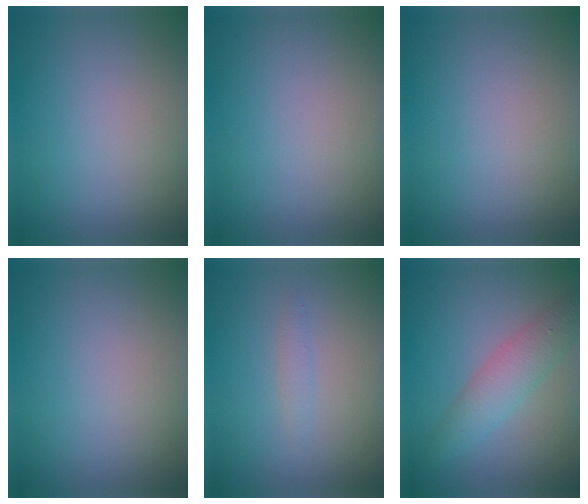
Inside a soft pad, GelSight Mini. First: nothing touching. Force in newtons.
{"total": 0.0}
{"total": 0.0}
{"total": 0.0}
{"total": 0.8, "press": 0.8, "slide": 0.0}
{"total": 3.5, "press": 3.5, "slide": 0.1}